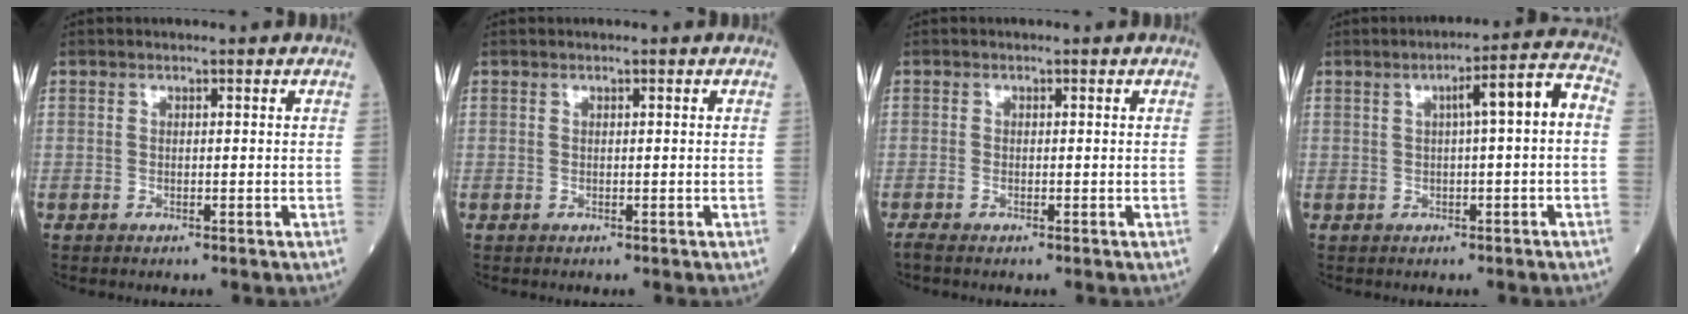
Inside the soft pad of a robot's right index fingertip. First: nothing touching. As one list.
[{"total": 0.0}, {"total": 0.7, "force": [-0.5, 0.1, 0.5], "torque": [-0.016, -0.004, -0.012]}, {"total": 6.3, "force": [0.4, 0.3, 6.3], "torque": [-0.090, 0.021, 0.002]}]